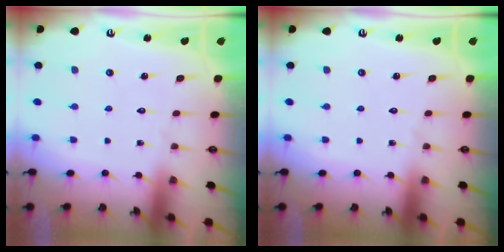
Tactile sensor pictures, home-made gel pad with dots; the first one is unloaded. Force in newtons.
{"total": 0.0}